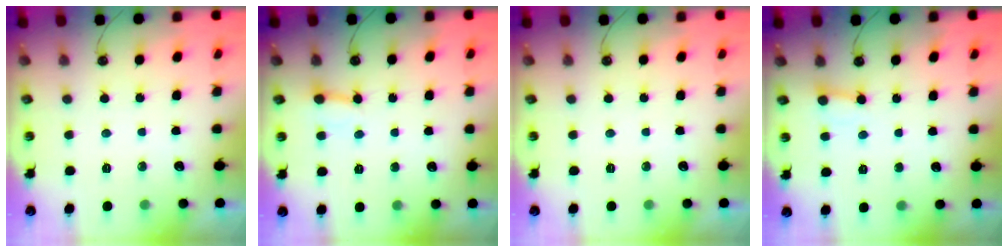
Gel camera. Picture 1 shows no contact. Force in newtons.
{"total": 2.6, "press": 2.6, "slide": 0.1}
{"total": 0.0}
{"total": 2.5, "press": 2.4, "slide": 0.4}